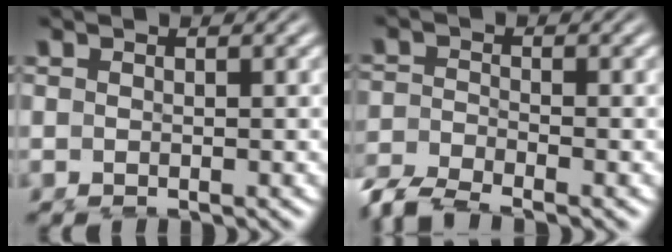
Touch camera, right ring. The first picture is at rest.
{"total": 4.5, "force": [-4.2, 1.1, 1.3], "torque": [-0.022, -0.021, -0.065]}